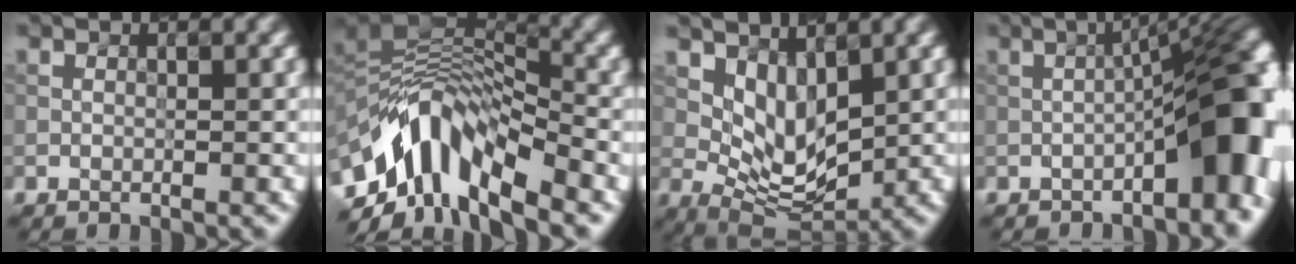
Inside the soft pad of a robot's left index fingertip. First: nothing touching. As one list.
[{"total": 11.3, "force": [-4.8, 4.9, 9.0], "torque": [-0.145, 0.021, -0.092]}, {"total": 5.1, "force": [2.3, 2.7, 3.6], "torque": [-0.071, -0.015, 0.049]}, {"total": 9.7, "force": [-3.0, 2.5, 8.9], "torque": [-0.116, 0.020, -0.047]}]